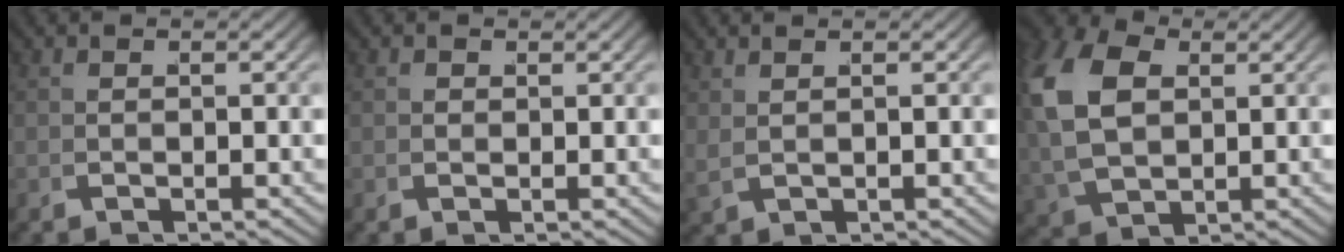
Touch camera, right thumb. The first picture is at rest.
{"total": 0.6, "force": [0.4, 0.4, -0.2], "torque": [0.005, -0.009, 0.012]}
{"total": 1.4, "force": [1.1, 0.2, 0.7], "torque": [-0.016, 0.001, 0.032]}
{"total": 8.6, "force": [1.7, 6.4, 5.4], "torque": [-0.139, -0.027, 0.052]}